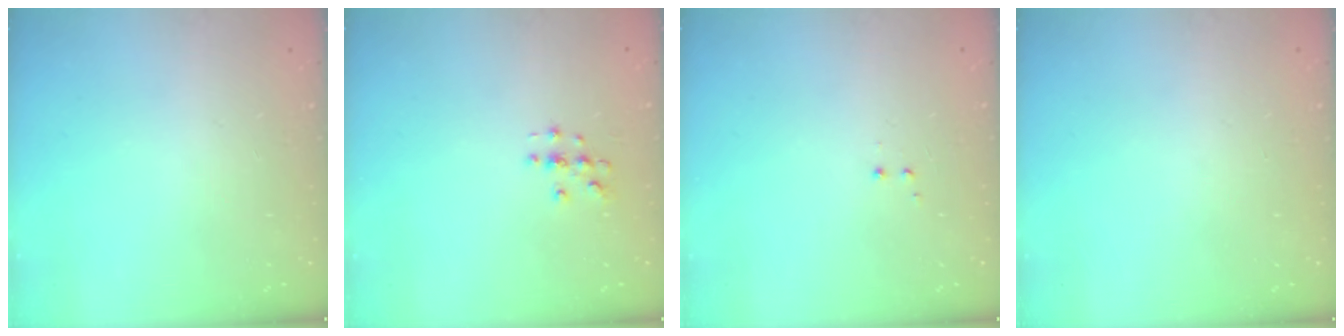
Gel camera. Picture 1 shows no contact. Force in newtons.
{"total": 2.9, "press": 2.9, "slide": 0.3}
{"total": 1.2, "press": 1.0, "slide": 0.6}
{"total": 0.0}